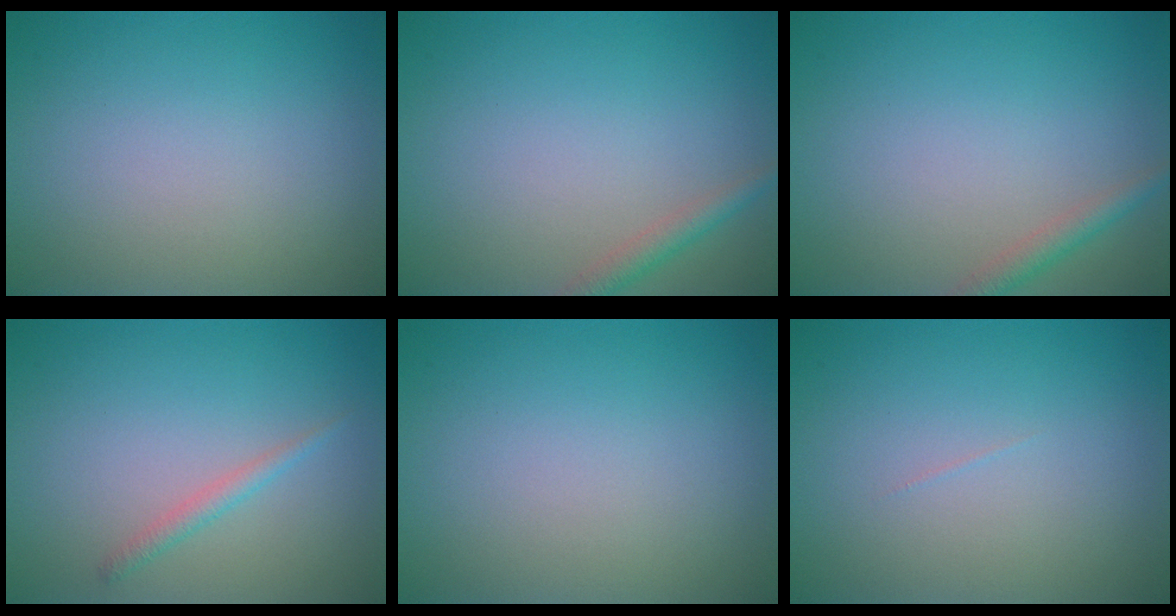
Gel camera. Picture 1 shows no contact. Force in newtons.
{"total": 1.8, "press": 1.8, "slide": 0.1}
{"total": 1.8, "press": 1.8, "slide": 0.1}
{"total": 1.2, "press": 1.2, "slide": 0.0}
{"total": 0.0}
{"total": 0.0}